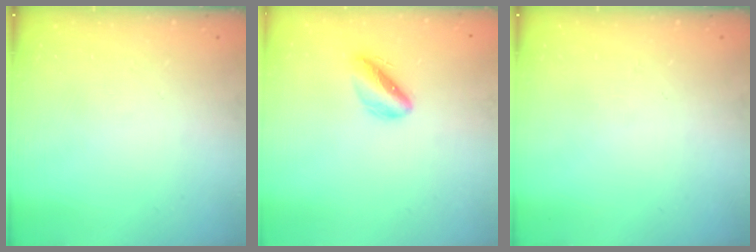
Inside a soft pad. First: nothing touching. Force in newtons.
{"total": 5.2, "press": 4.9, "slide": 1.8}
{"total": 0.0}